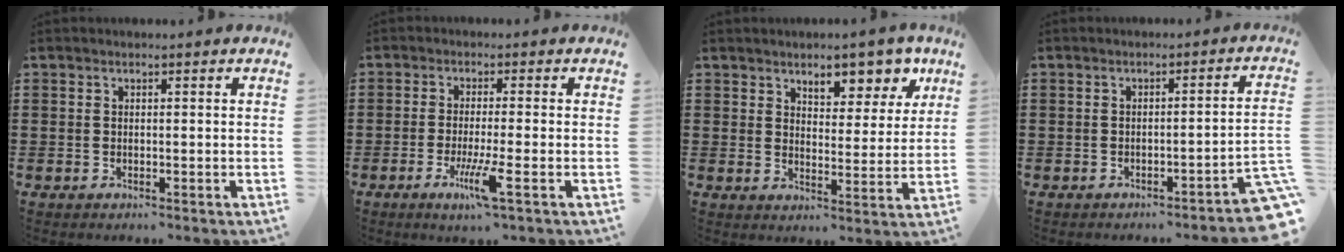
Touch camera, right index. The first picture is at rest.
{"total": 5.5, "force": [-2.3, 0.0, 4.9], "torque": [-0.100, -0.021, -0.043]}
{"total": 6.5, "force": [5.1, 3.0, 2.8], "torque": [-0.044, -0.020, 0.083]}
{"total": 2.6, "force": [-2.0, 0.0, 1.7], "torque": [-0.030, -0.006, -0.040]}